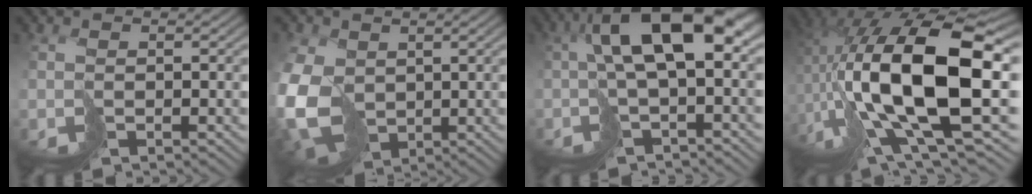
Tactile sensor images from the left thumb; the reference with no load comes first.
{"total": 11.9, "force": [-0.4, 9.1, 7.7], "torque": [-0.227, -0.033, 0.001]}
{"total": 11.0, "force": [0.7, 4.2, 10.1], "torque": [-0.186, 0.005, 0.014]}
{"total": 20.4, "force": [1.2, 9.6, 18.0], "torque": [-0.356, -0.012, 0.021]}